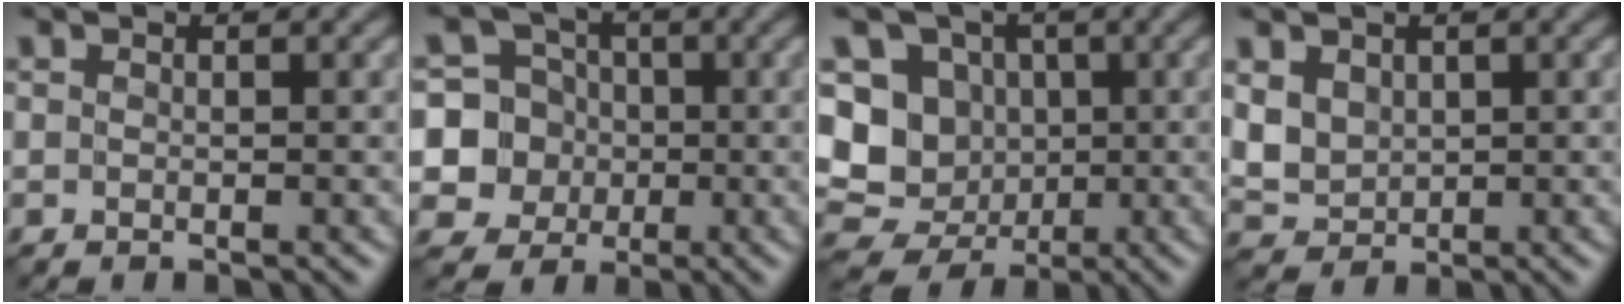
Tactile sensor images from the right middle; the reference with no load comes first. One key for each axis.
{"total": 7.2, "fx": -0.5, "fy": 7.0, "fz": 1.6, "tx": -0.029, "ty": 0.023, "tz": -0.036}
{"total": 8.6, "fx": 0.4, "fy": 8.1, "fz": 3.1, "tx": -0.046, "ty": 0.027, "tz": -0.032}
{"total": 2.7, "fx": 1.2, "fy": 2.2, "fz": 1.1, "tx": -0.037, "ty": -0.006, "tz": 0.028}